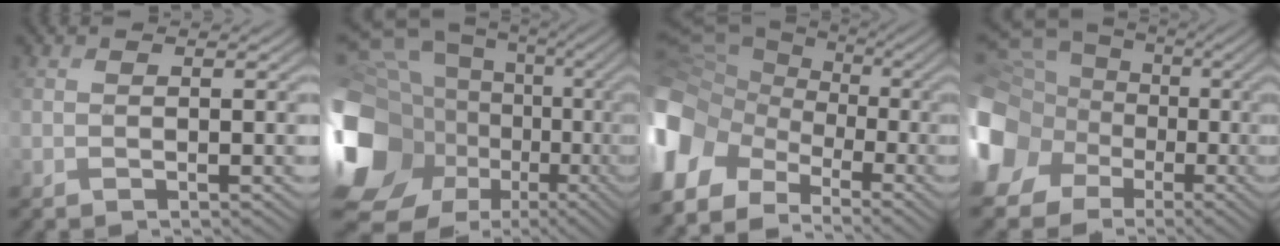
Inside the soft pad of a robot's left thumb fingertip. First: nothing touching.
{"total": 21.1, "force": [-4.4, 17.2, 11.4], "torque": [-0.288, -0.003, -0.076]}
{"total": 14.5, "force": [-4.9, 11.1, 8.0], "torque": [-0.241, -0.015, -0.098]}
{"total": 19.2, "force": [-2.2, 17.0, 8.6], "torque": [-0.256, -0.016, -0.072]}